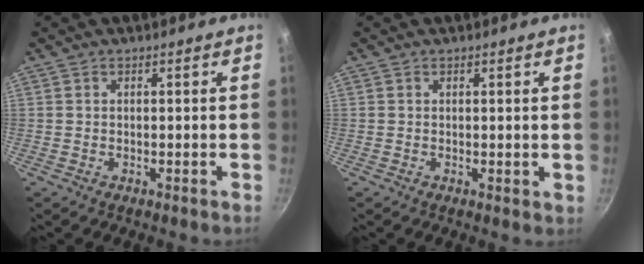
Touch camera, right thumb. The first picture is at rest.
{"total": 0.8, "force": [0.4, 0.4, 0.4], "torque": [-0.001, -0.005, 0.004]}